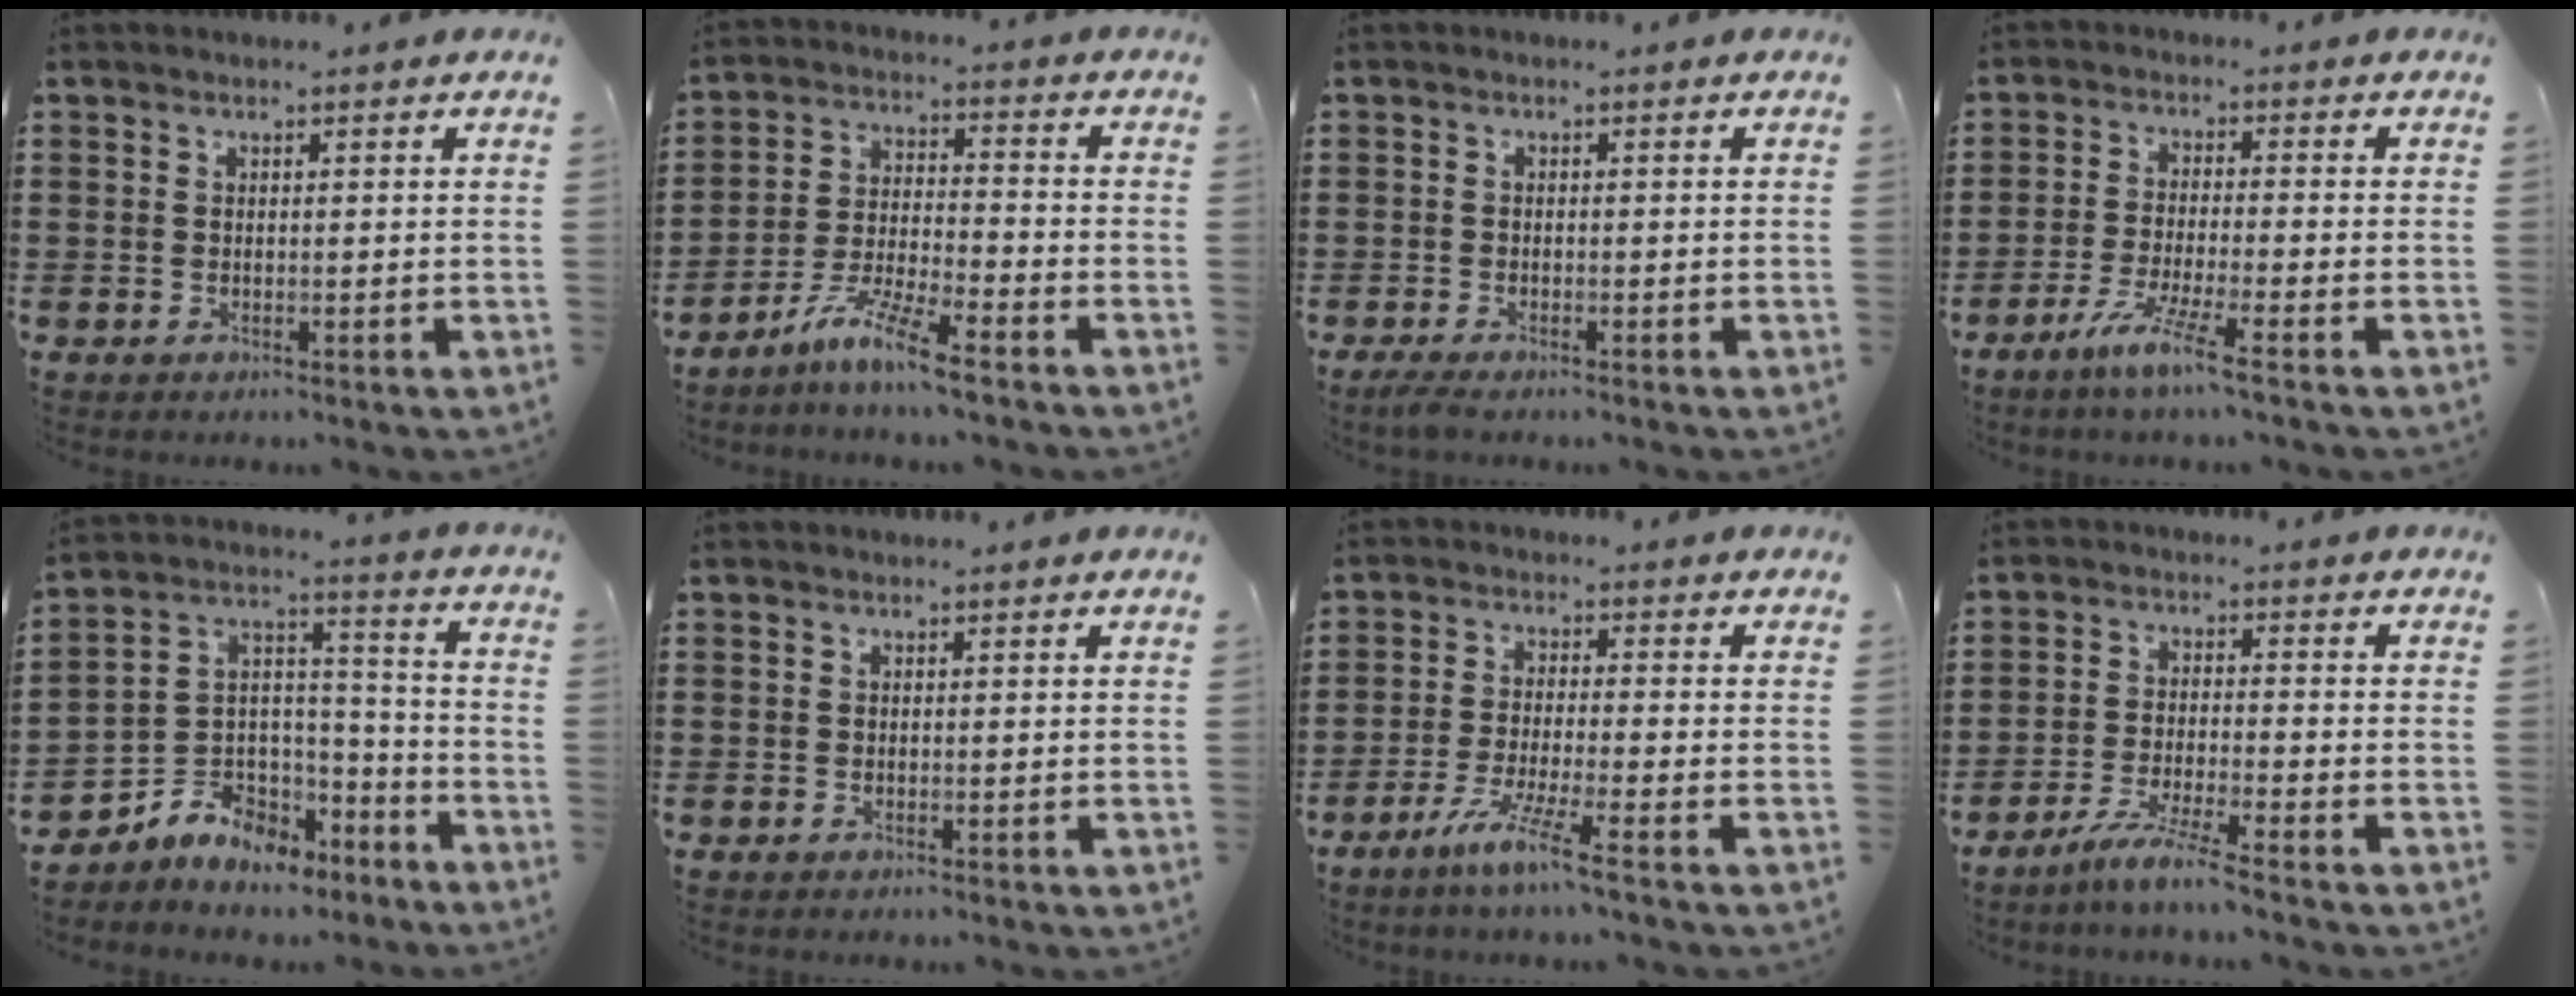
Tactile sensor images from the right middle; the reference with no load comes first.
{"total": 7.8, "force": [-6.3, 0.0, 4.5], "torque": [-0.098, -0.012, -0.121]}
{"total": 1.3, "force": [-1.0, 0.1, 0.7], "torque": [-0.020, -0.005, -0.021]}
{"total": 5.7, "force": [-4.2, -0.4, 3.9], "torque": [-0.083, -0.016, -0.078]}
{"total": 6.1, "force": [-5.5, 2.6, -0.7], "torque": [-0.003, 0.003, -0.109]}
{"total": 0.0}
{"total": 5.8, "force": [-4.3, -0.4, 3.9], "torque": [-0.083, -0.017, -0.081]}
{"total": 5.2, "force": [-4.4, -0.6, 2.7], "torque": [-0.064, -0.019, -0.083]}